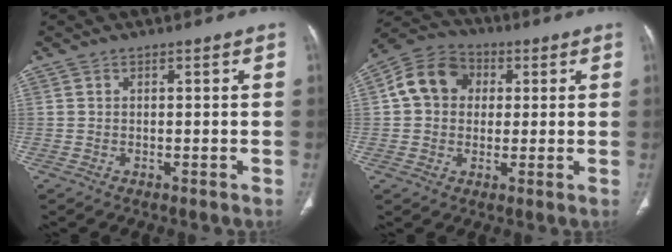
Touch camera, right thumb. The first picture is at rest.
{"total": 10.5, "force": [1.6, 8.9, 5.3], "torque": [-0.076, 0.017, 0.014]}